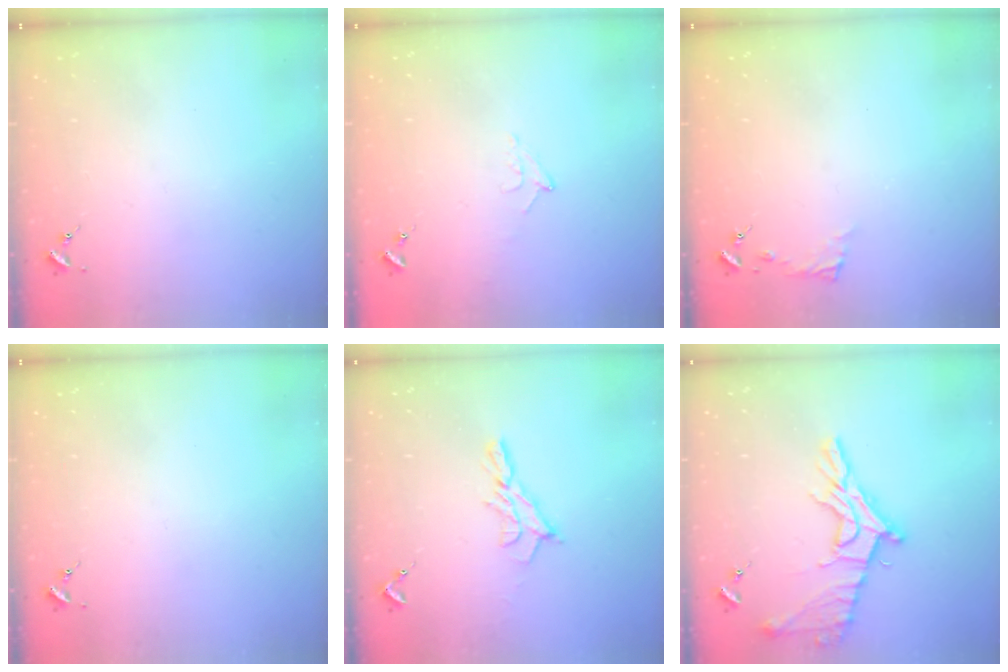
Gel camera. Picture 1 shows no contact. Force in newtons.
{"total": 7.1, "press": 7.0, "slide": 0.8}
{"total": 4.0, "press": 4.0, "slide": 0.4}
{"total": 0.0}
{"total": 9.9, "press": 9.9, "slide": 0.7}
{"total": 14.4, "press": 14.4, "slide": 1.1}